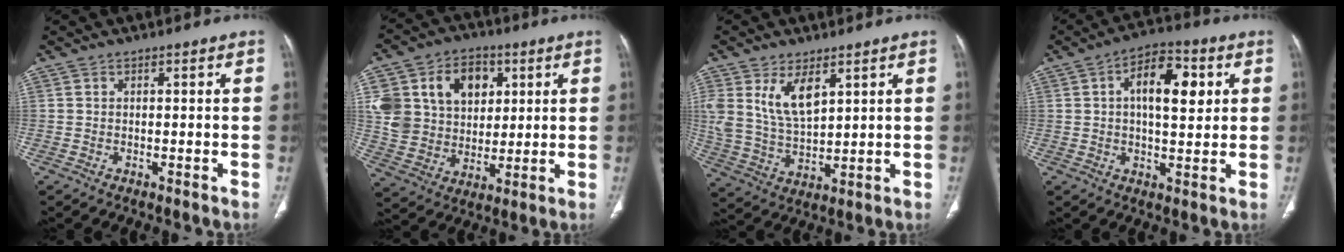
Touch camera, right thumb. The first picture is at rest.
{"total": 18.6, "force": [5.8, 14.3, 10.3], "torque": [-0.162, 0.007, 0.114]}
{"total": 10.1, "force": [4.8, 5.0, 7.3], "torque": [-0.129, -0.022, 0.106]}
{"total": 11.5, "force": [2.8, 5.5, 9.7], "torque": [-0.129, 0.005, 0.038]}